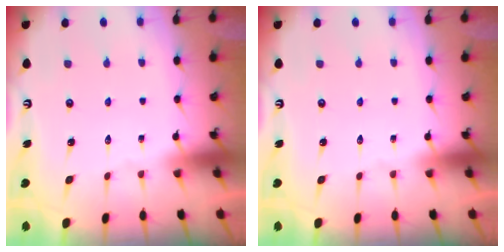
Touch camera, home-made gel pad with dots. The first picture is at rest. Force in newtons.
{"total": 0.0}